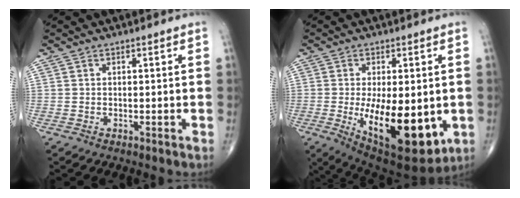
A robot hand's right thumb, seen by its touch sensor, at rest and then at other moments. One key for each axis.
{"total": 18.2, "fx": -3.2, "fy": 7.9, "fz": 16.1, "tx": -0.242, "ty": -0.028, "tz": -0.026}